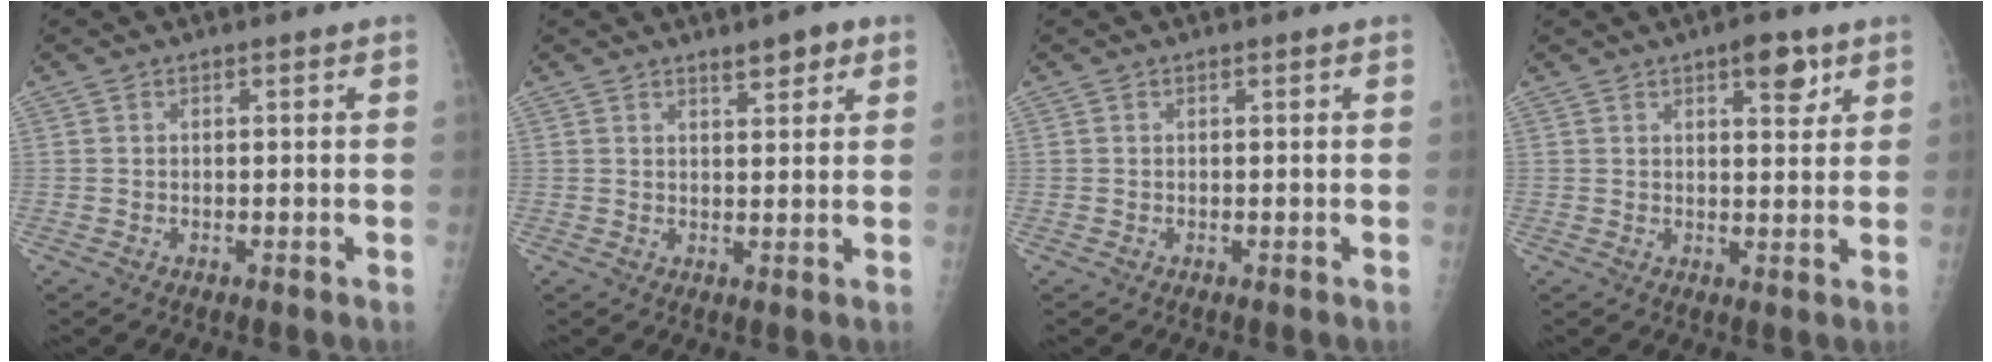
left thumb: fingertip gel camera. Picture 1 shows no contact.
{"total": 3.6, "force": [2.4, 1.2, 2.4], "torque": [-0.023, -0.014, 0.033]}
{"total": 0.0}
{"total": 5.7, "force": [3.2, 2.4, 4.1], "torque": [-0.038, -0.015, 0.042]}